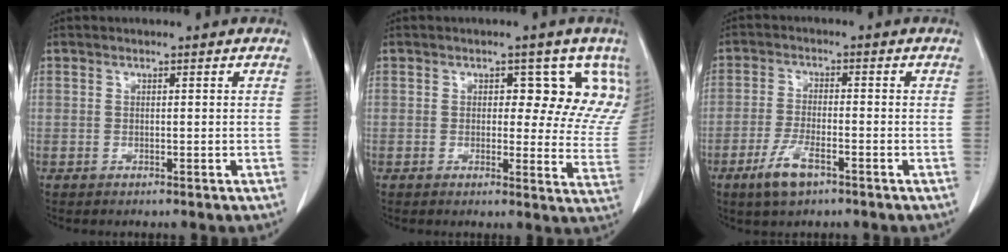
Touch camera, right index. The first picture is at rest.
{"total": 9.1, "force": [4.9, 5.0, 5.7], "torque": [-0.040, -0.005, 0.038]}
{"total": 5.6, "force": [-3.4, 1.5, 4.2], "torque": [-0.089, -0.006, -0.060]}